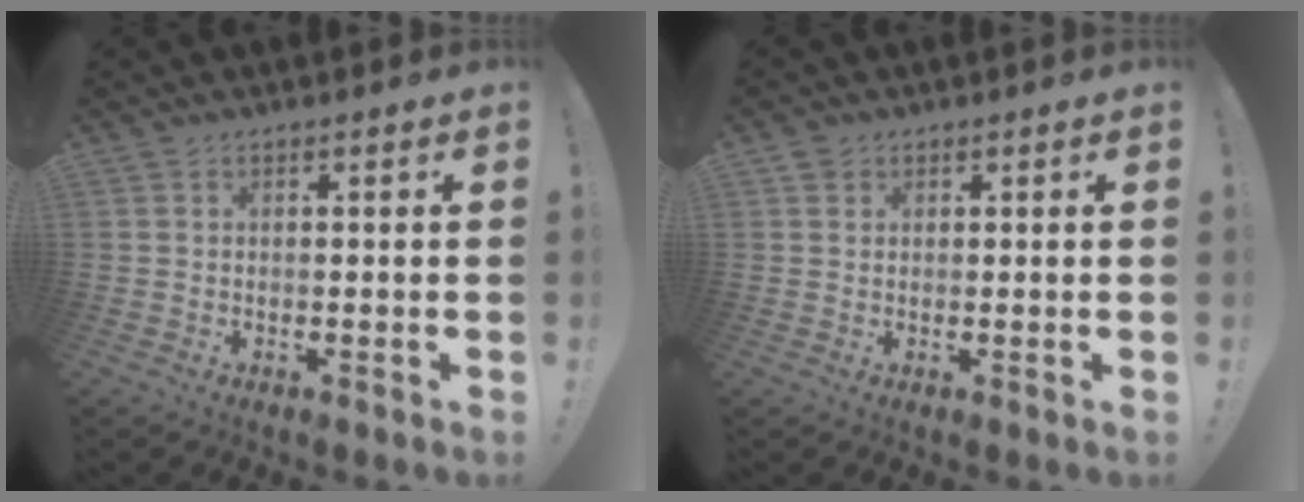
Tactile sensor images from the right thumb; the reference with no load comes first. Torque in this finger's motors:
{"motor_torque": [-0.01, -0.03, 0.11, 0.07, -0.01]}